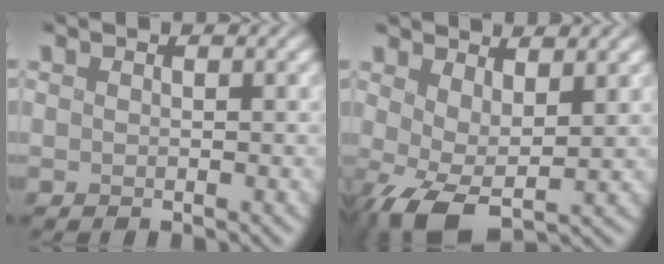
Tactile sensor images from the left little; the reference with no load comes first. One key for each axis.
{"total": 5.3, "fx": -0.3, "fy": 2.6, "fz": 4.6, "tx": -0.091, "ty": -0.008, "tz": -0.007}